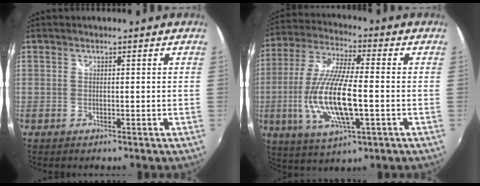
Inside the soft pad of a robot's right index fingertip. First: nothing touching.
{"total": 16.5, "force": [-3.2, 4.4, 15.6], "torque": [-0.318, -0.014, -0.057]}